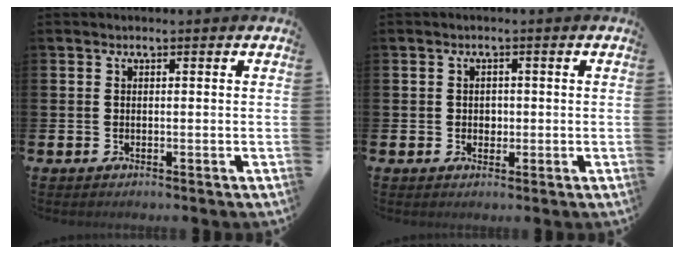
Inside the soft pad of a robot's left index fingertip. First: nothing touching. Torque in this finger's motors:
{"motor_torque": [-0.06, -0.16, 0.01, 0.00]}